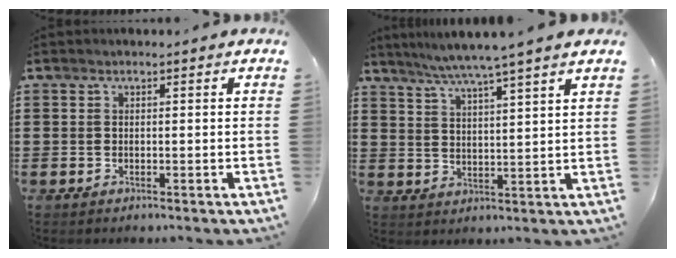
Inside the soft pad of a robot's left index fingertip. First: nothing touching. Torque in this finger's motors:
{"motor_torque": [1.15, -0.98, 0.47, 0.21]}